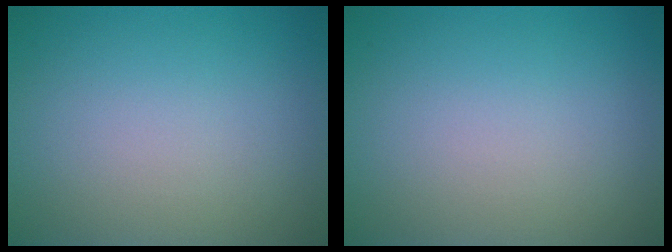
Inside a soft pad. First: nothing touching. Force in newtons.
{"total": 0.0}